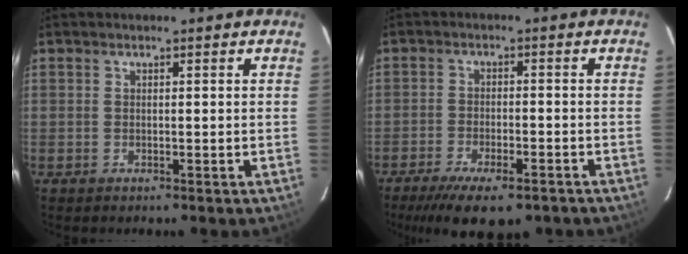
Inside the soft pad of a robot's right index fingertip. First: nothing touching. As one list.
[{"total": 12.7, "force": [-9.3, 4.3, 7.6], "torque": [-0.162, -0.032, -0.143]}]